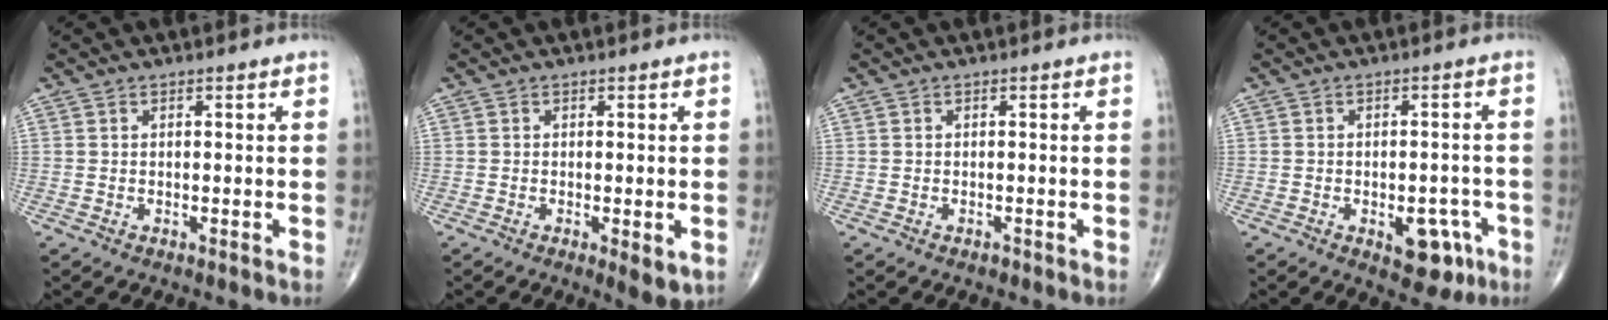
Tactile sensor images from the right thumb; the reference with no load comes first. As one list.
[{"total": 3.6, "force": [-1.0, 1.2, 3.2], "torque": [-0.048, -0.011, -0.015]}, {"total": 0.5, "force": [-0.4, 0.3, 0.2], "torque": [-0.002, 0.000, -0.009]}, {"total": 7.5, "force": [-3.2, 4.2, 5.2], "torque": [-0.038, 0.018, -0.033]}]